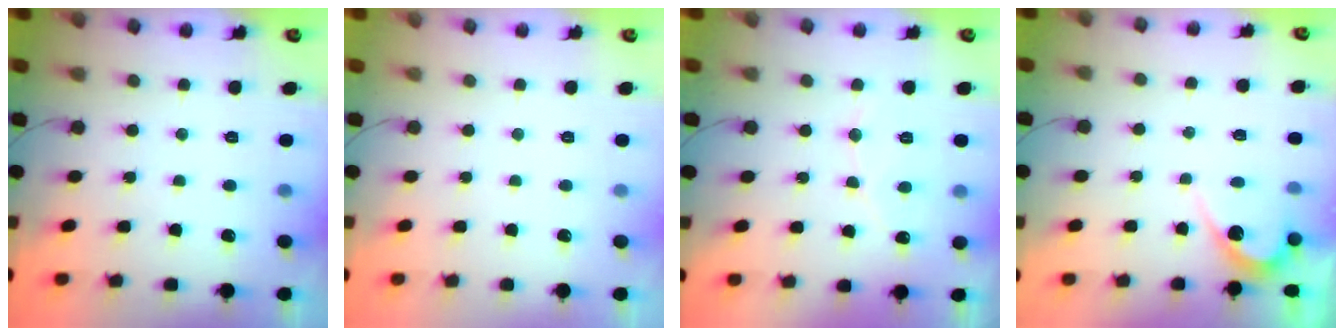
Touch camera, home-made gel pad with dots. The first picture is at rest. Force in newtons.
{"total": 0.0}
{"total": 5.0, "press": 5.0, "slide": 0.3}
{"total": 5.3, "press": 5.3, "slide": 0.2}